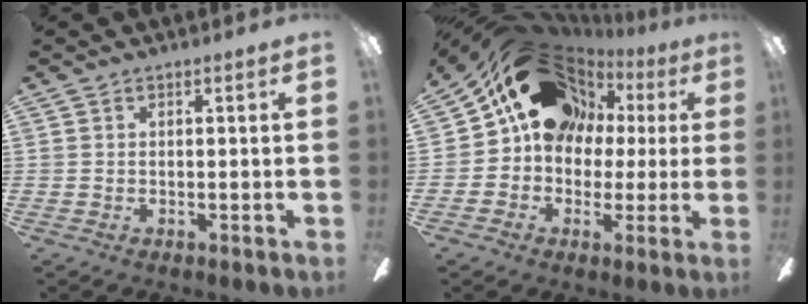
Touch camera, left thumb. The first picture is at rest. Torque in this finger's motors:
{"motor_torque": [2.44, 2.57, 1.78, -0.99, 0.51]}